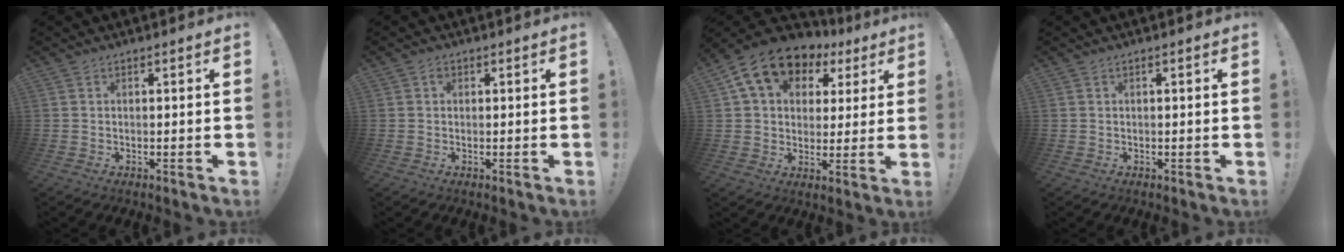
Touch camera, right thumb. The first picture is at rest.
{"total": 1.1, "force": [0.2, 1.0, 0.4], "torque": [-0.004, 0.002, 0.003]}
{"total": 14.6, "force": [7.2, 10.2, 7.6], "torque": [-0.127, -0.029, 0.136]}
{"total": 0.7, "force": [0.0, -0.1, 0.7], "torque": [-0.013, -0.001, -0.001]}